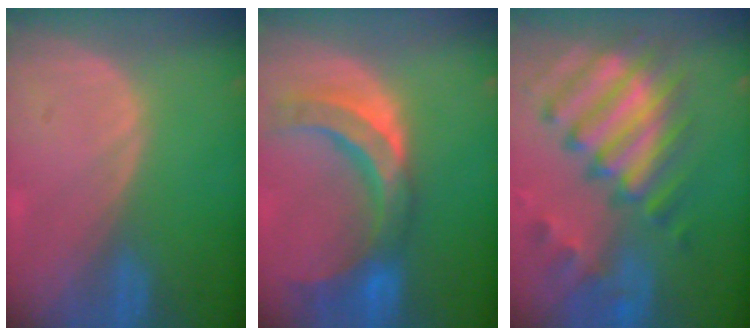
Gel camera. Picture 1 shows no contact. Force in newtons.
{"total": 10.9, "press": 9.4, "slide": 5.4}
{"total": 12.3, "press": 10.6, "slide": 6.2}